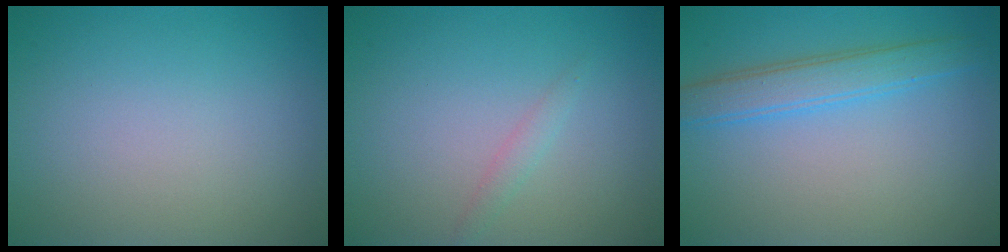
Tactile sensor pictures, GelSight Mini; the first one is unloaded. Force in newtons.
{"total": 1.0, "press": 1.0, "slide": 0.0}
{"total": 4.4, "press": 4.4, "slide": 0.2}